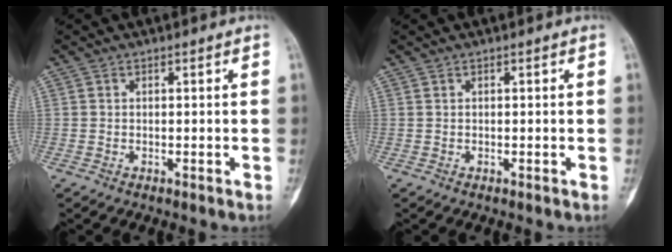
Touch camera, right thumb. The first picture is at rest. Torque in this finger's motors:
{"motor_torque": [0.26, -0.07, -0.11, 0.02, 0.05]}